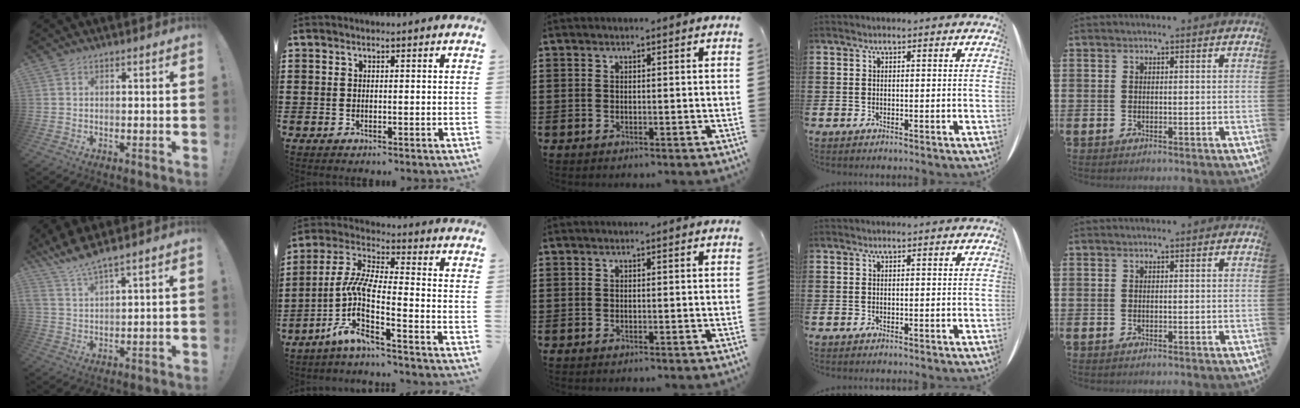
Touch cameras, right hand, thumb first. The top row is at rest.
{"thumb": {"total": 6.1, "force": [5.4, -0.1, 2.8], "torque": [-0.068, -0.026, 0.098]}, "index": {"total": 7.1, "force": [-3.6, 0.8, 6.1], "torque": [-0.164, -0.040, -0.088]}}